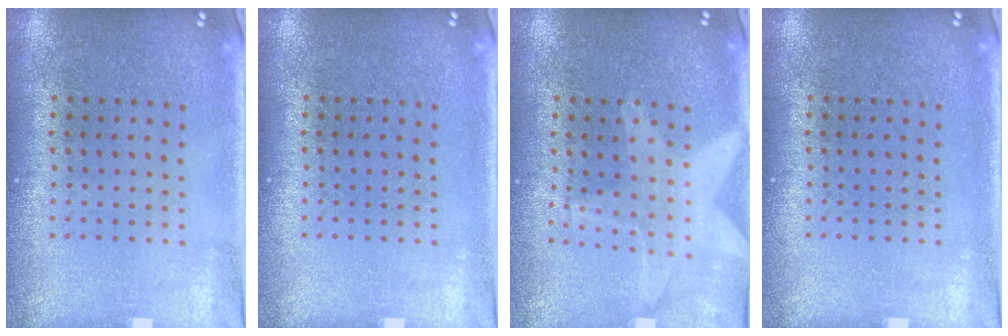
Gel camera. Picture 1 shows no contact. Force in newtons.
{"total": 0.0}
{"total": 1.3, "press": 1.2, "slide": 0.3}
{"total": 0.0}